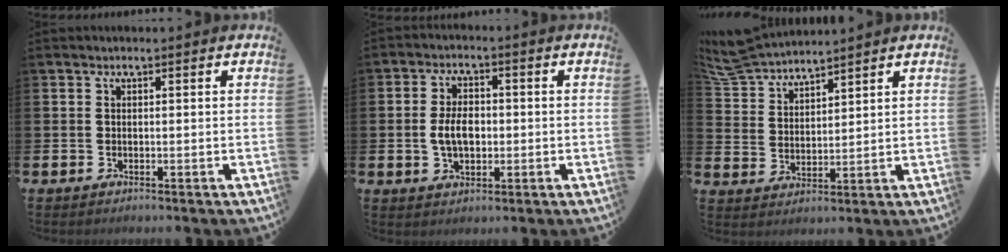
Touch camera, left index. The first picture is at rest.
{"total": 4.8, "force": [-0.2, 3.0, 3.7], "torque": [-0.071, 0.004, -0.010]}
{"total": 6.1, "force": [6.0, 0.9, 0.8], "torque": [-0.047, -0.028, 0.110]}